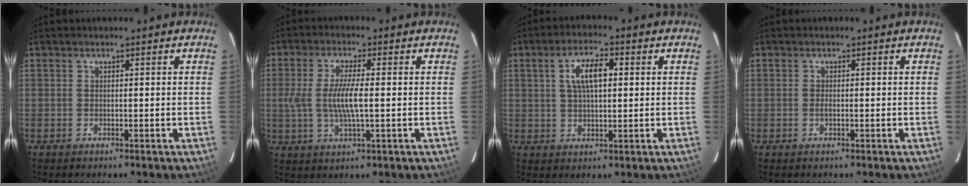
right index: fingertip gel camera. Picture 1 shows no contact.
{"total": 7.7, "force": [-0.4, 1.5, 7.5], "torque": [-0.148, -0.005, -0.007]}
{"total": 6.7, "force": [1.7, 2.7, 5.9], "torque": [-0.109, 0.012, 0.033]}
{"total": 0.6, "force": [-0.2, 0.1, 0.6], "torque": [-0.012, 0.000, -0.005]}